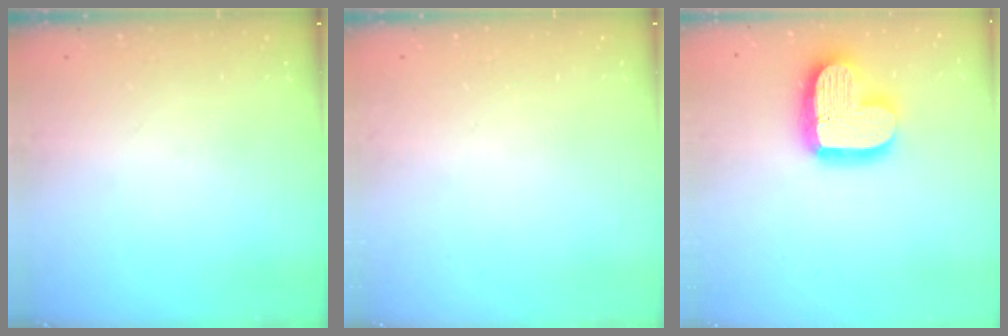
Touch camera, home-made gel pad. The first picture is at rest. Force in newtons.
{"total": 0.0}
{"total": 17.8, "press": 17.8, "slide": 1.3}